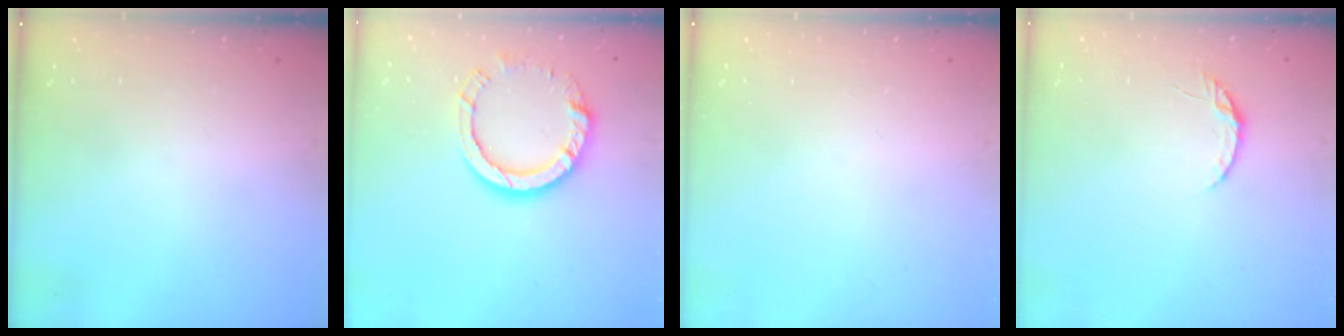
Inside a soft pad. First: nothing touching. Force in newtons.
{"total": 10.8, "press": 10.7, "slide": 1.0}
{"total": 0.0}
{"total": 3.8, "press": 3.8, "slide": 0.4}